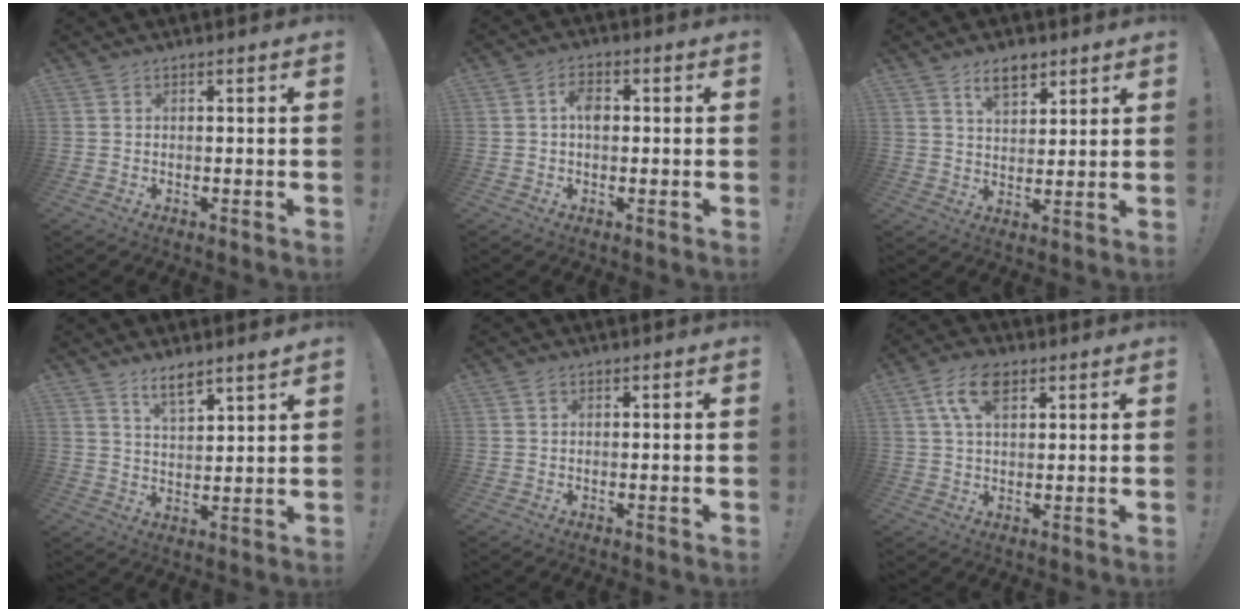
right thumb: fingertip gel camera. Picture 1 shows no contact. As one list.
[{"total": 4.6, "force": [0.3, 2.9, 3.6], "torque": [-0.053, 0.005, 0.002]}, {"total": 7.4, "force": [4.8, 4.1, 3.8], "torque": [-0.059, -0.017, 0.087]}, {"total": 6.3, "force": [5.4, 1.2, 3.1], "torque": [-0.050, -0.037, 0.093]}, {"total": 0.9, "force": [0.5, 0.6, 0.4], "torque": [-0.004, 0.001, 0.008]}, {"total": 9.1, "force": [4.0, 5.0, 6.5], "torque": [-0.119, 0.006, 0.076]}]